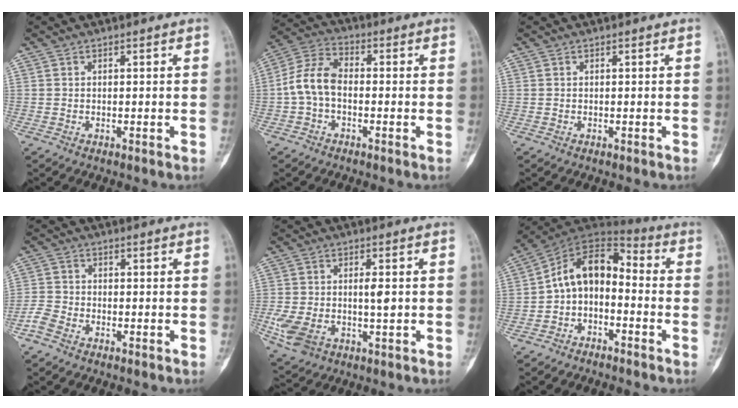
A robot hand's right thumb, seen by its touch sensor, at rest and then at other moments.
{"total": 8.1, "force": [-1.1, 5.2, 6.1], "torque": [-0.120, 0.027, -0.034]}
{"total": 0.0}
{"total": 3.5, "force": [-2.4, 2.0, 1.5], "torque": [-0.034, 0.010, -0.054]}
{"total": 9.7, "force": [-1.2, 5.5, 7.9], "torque": [-0.158, 0.009, -0.013]}
{"total": 11.2, "force": [-2.3, 7.5, 8.0], "torque": [-0.114, 0.072, -0.054]}